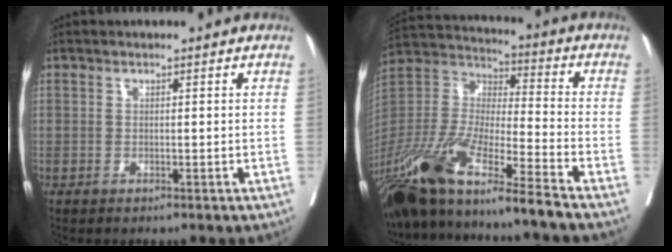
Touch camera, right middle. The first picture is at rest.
{"total": 20.9, "force": [-15.9, 0.7, 13.6], "torque": [-0.306, -0.048, -0.304]}